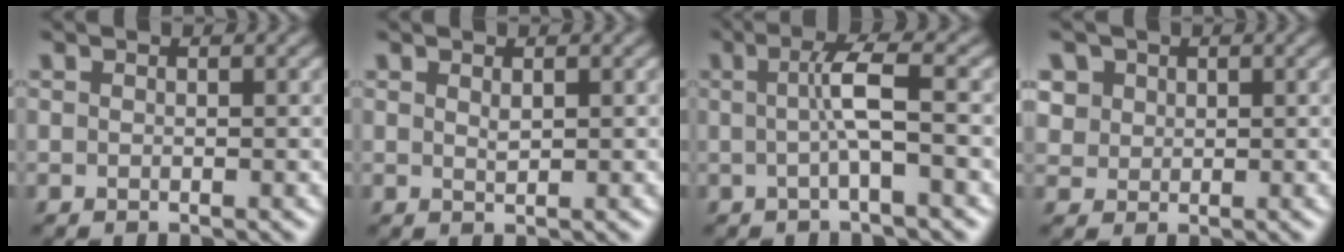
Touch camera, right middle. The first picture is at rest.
{"total": 0.7, "force": [0.4, 0.2, 0.5], "torque": [-0.013, -0.001, 0.010]}
{"total": 3.3, "force": [-0.1, 0.4, 3.3], "torque": [-0.063, 0.004, -0.005]}
{"total": 3.1, "force": [1.5, 2.5, 1.0], "torque": [-0.039, 0.004, 0.043]}